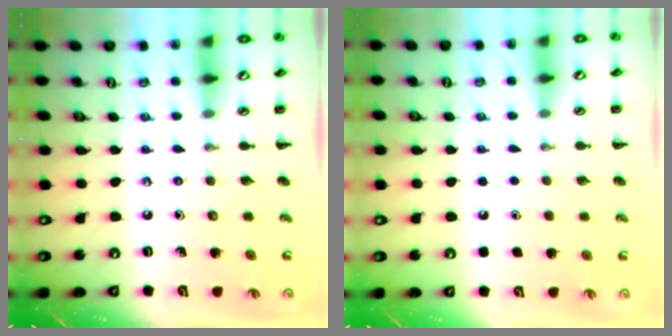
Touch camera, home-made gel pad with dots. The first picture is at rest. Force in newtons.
{"total": 1.8, "press": 1.8, "slide": 0.1}